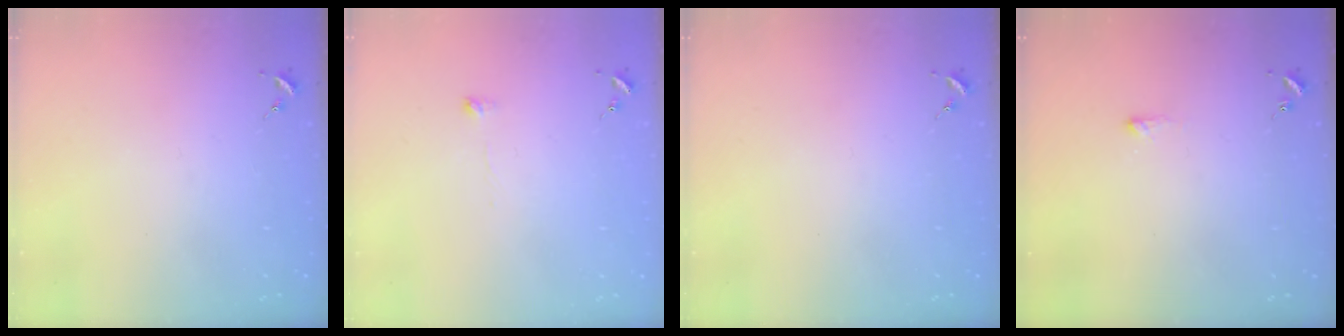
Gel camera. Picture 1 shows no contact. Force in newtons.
{"total": 5.0, "press": 5.0, "slide": 0.3}
{"total": 0.0}
{"total": 2.7, "press": 2.7, "slide": 0.5}